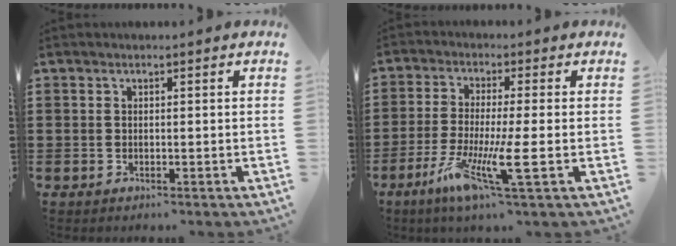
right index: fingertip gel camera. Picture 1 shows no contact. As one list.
[{"total": 10.0, "force": [-3.7, 0.7, 9.2], "torque": [-0.200, -0.025, -0.074]}]